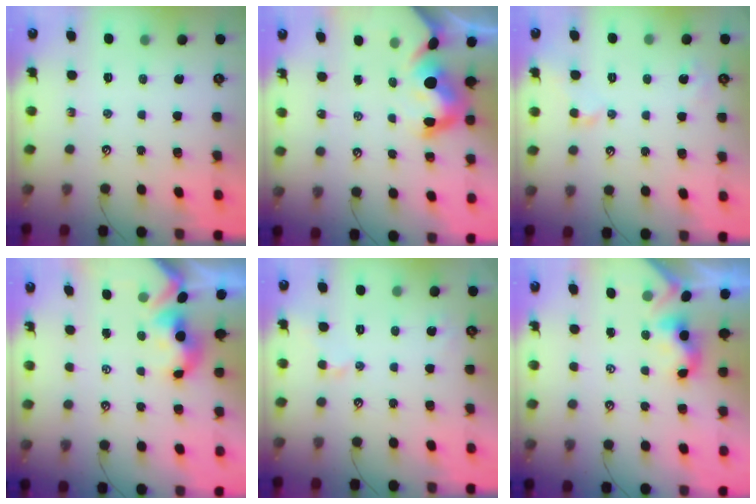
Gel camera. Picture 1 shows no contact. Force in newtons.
{"total": 8.2, "press": 8.2, "slide": 0.8}
{"total": 1.1, "press": 0.9, "slide": 0.7}
{"total": 1.5, "press": 1.3, "slide": 0.7}
{"total": 1.7, "press": 1.6, "slide": 0.6}
{"total": 0.6, "press": 0.5, "slide": 0.3}